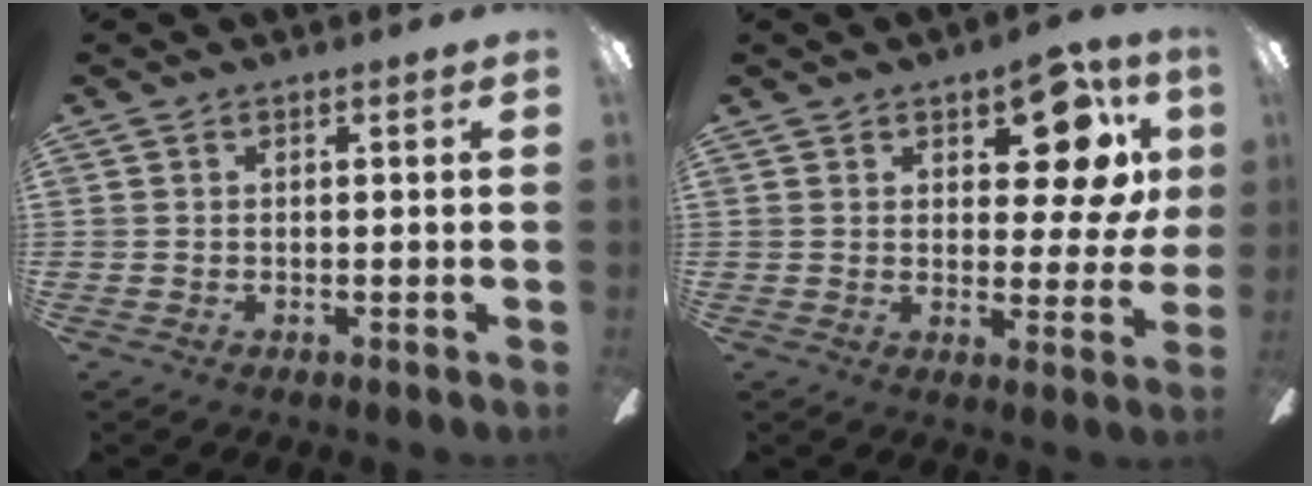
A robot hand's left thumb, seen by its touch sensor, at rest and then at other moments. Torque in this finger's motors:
{"motor_torque": [0.51, 0.13, 0.15, -0.21, 0.01]}